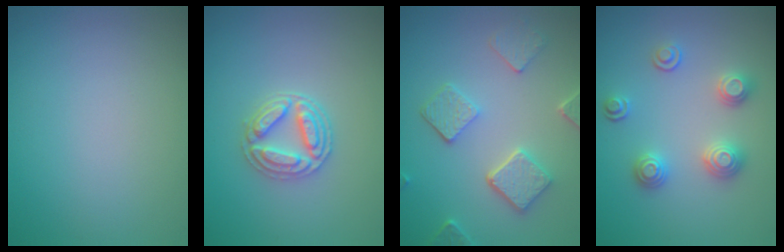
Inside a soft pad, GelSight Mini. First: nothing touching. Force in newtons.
{"total": 3.2, "press": 2.9, "slide": 1.3}
{"total": 4.4, "press": 3.7, "slide": 2.4}
{"total": 3.1, "press": 2.8, "slide": 1.4}